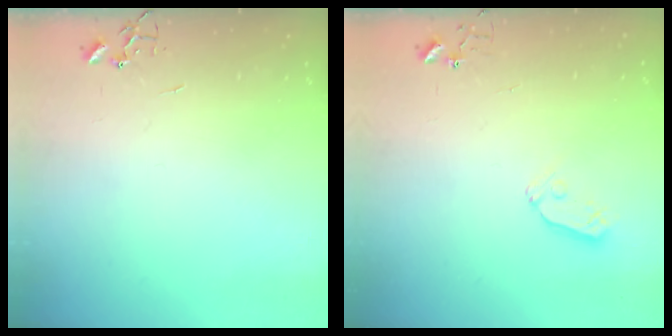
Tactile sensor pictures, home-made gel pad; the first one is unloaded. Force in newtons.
{"total": 5.9, "press": 5.8, "slide": 1.0}